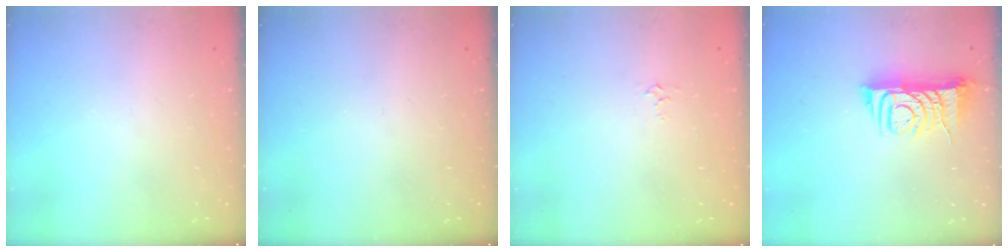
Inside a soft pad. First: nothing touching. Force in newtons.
{"total": 0.0}
{"total": 3.2, "press": 3.1, "slide": 0.5}
{"total": 7.9, "press": 7.9, "slide": 1.0}